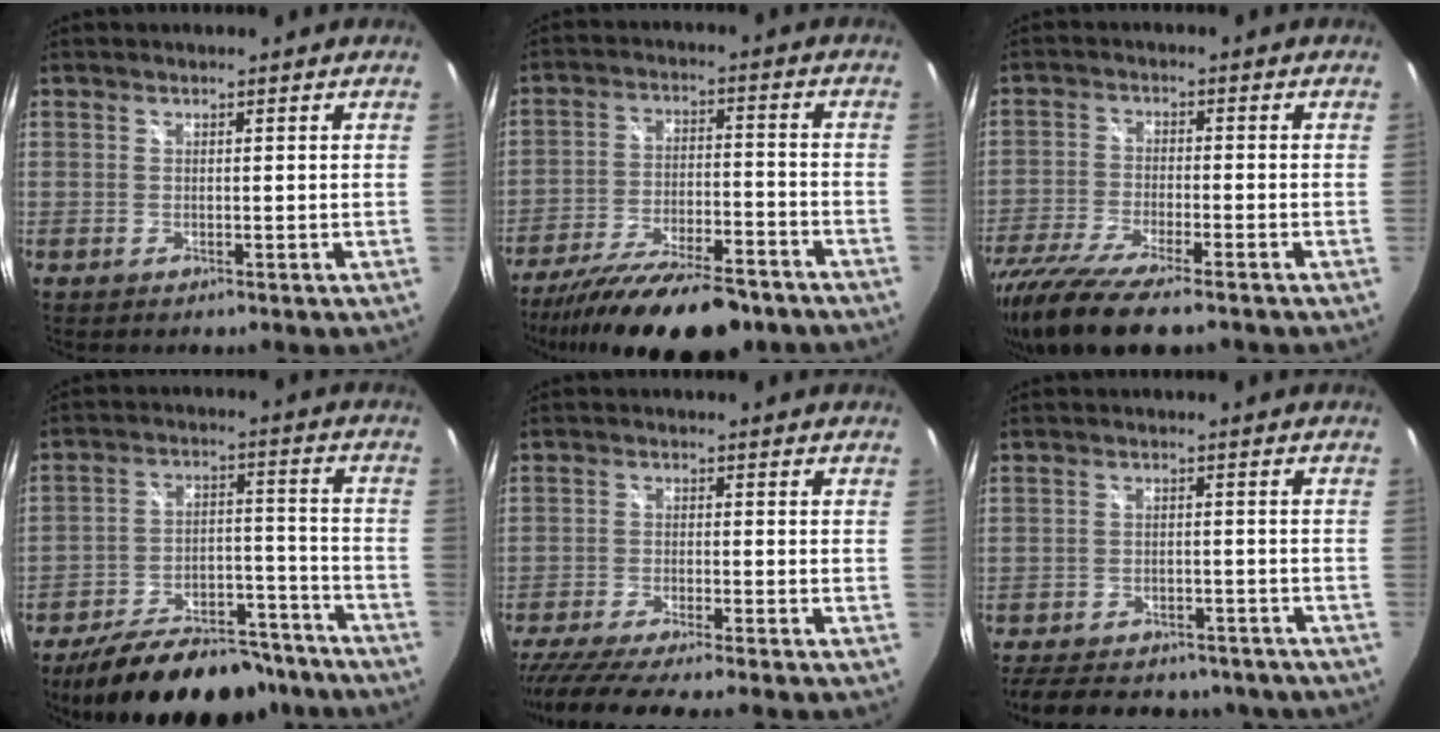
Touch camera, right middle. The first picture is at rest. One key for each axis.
{"total": 20.0, "fx": -16.1, "fy": 5.0, "fz": 10.8, "tx": -0.203, "ty": -0.045, "tz": -0.250}
{"total": 15.4, "fx": -11.9, "fy": 3.1, "fz": 9.2, "tx": -0.201, "ty": -0.057, "tz": -0.212}
{"total": 23.2, "fx": -18.9, "fy": 9.1, "fz": 9.9, "tx": -0.178, "ty": 0.016, "tz": -0.249}
{"total": 14.0, "fx": -12.3, "fy": 0.2, "fz": 6.7, "tx": -0.141, "ty": -0.036, "tz": -0.201}
{"total": 20.7, "fx": -17.2, "fy": 8.2, "fz": 8.2, "tx": -0.177, "ty": 0.004, "tz": -0.217}